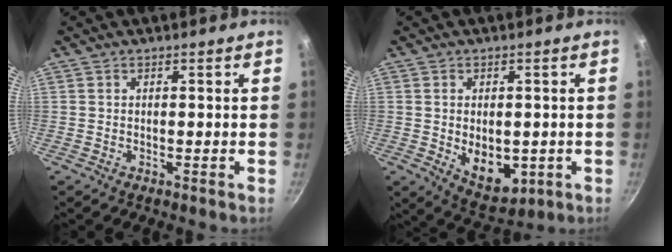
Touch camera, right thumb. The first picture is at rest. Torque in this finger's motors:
{"motor_torque": [-0.39, 0.41, -0.06, 0.31, 0.07]}